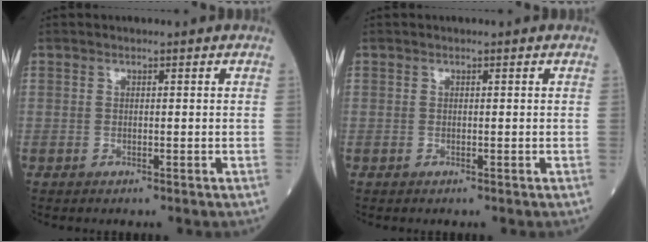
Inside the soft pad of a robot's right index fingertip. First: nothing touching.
{"total": 0.0}